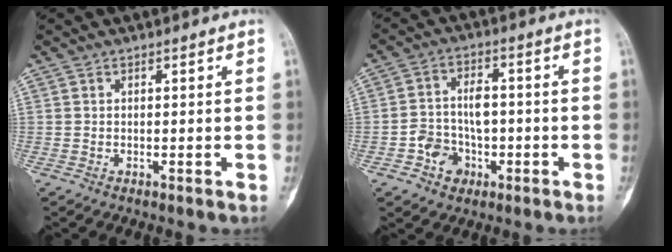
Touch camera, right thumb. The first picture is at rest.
{"total": 7.6, "force": [-2.7, 6.2, 3.6], "torque": [-0.034, 0.029, -0.045]}